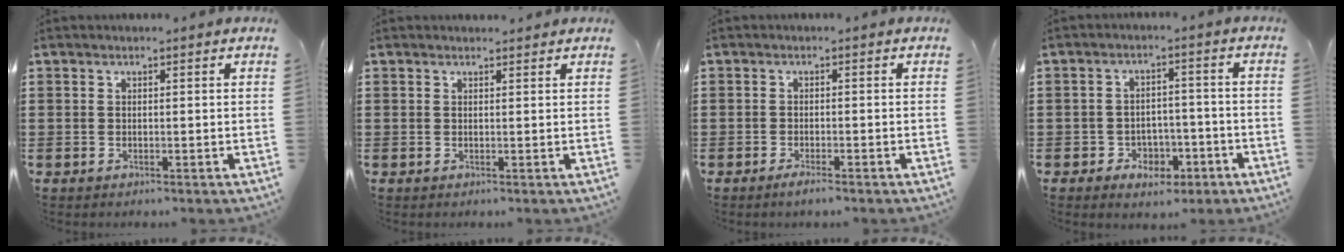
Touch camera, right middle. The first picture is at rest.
{"total": 0.7, "force": [0.6, 0.3, 0.0], "torque": [0.005, -0.003, 0.010]}
{"total": 1.5, "force": [-1.1, 0.1, 1.0], "torque": [-0.017, -0.005, -0.019]}
{"total": 3.9, "force": [-2.5, 2.5, 1.6], "torque": [-0.034, 0.007, -0.052]}